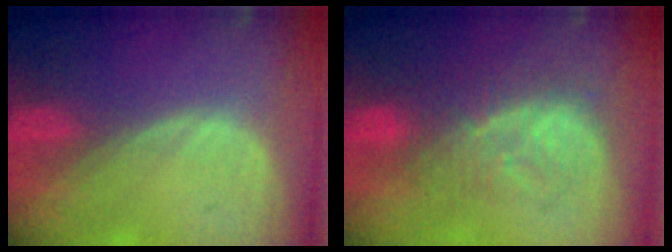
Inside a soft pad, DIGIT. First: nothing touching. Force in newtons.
{"total": 8.0, "press": 7.9, "slide": 1.5}